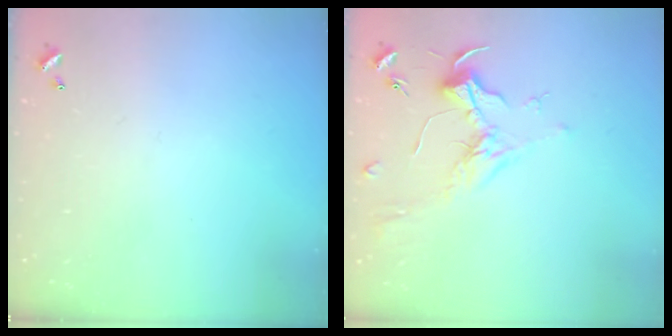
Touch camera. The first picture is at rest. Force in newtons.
{"total": 1.8, "press": 1.6, "slide": 0.7}